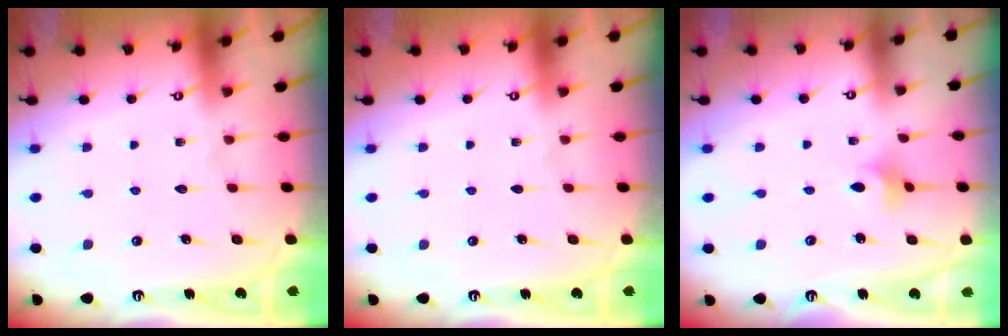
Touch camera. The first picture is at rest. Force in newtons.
{"total": 0.0}
{"total": 3.1, "press": 3.0, "slide": 0.6}